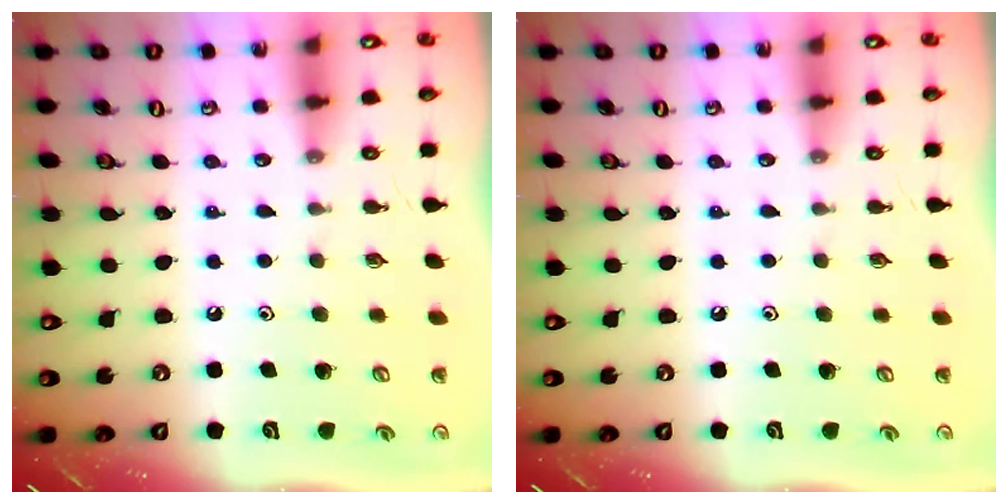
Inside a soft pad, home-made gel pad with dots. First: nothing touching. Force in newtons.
{"total": 0.0}